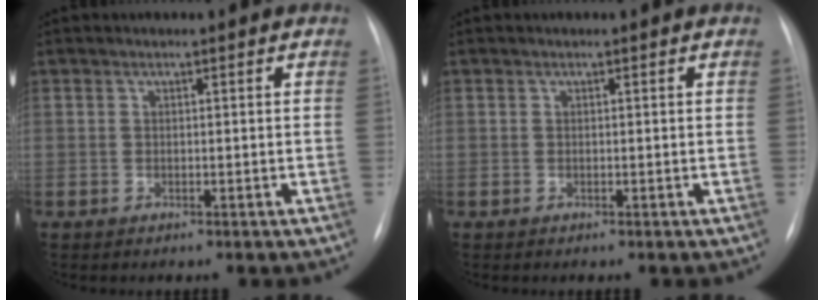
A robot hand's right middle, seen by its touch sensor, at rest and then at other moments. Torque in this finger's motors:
{"motor_torque": [0.00, 0.00, 0.00, 0.00]}